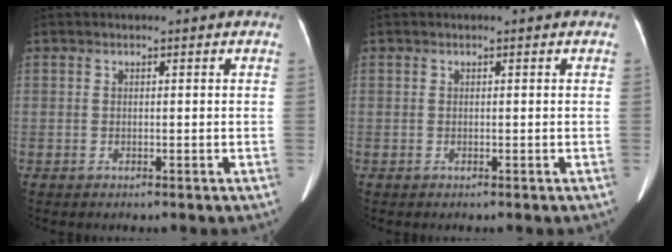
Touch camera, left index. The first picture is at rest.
{"total": 0.0}